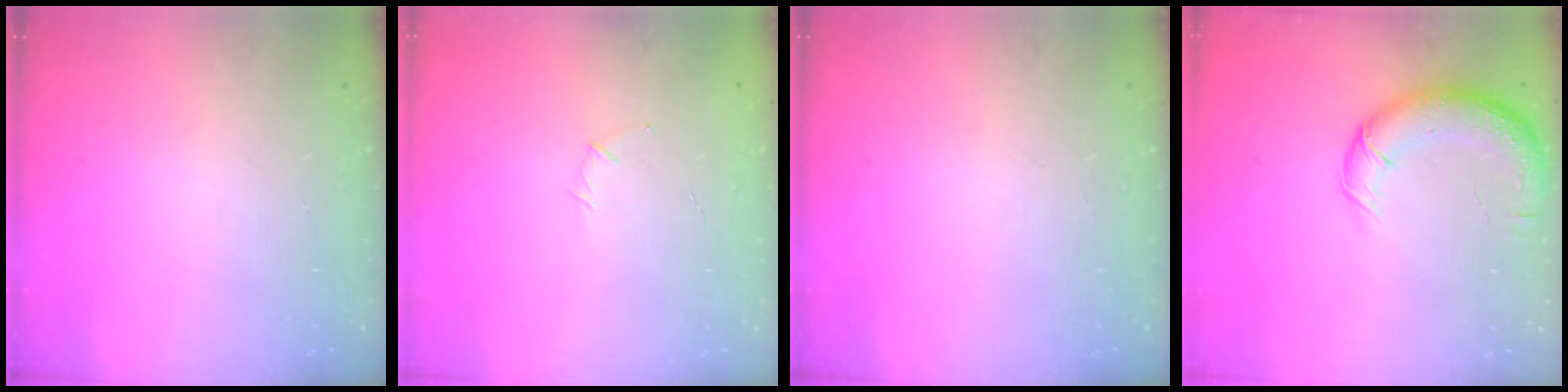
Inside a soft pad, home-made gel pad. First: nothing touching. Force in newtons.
{"total": 4.1, "press": 4.0, "slide": 1.0}
{"total": 0.0}
{"total": 14.1, "press": 13.5, "slide": 3.8}